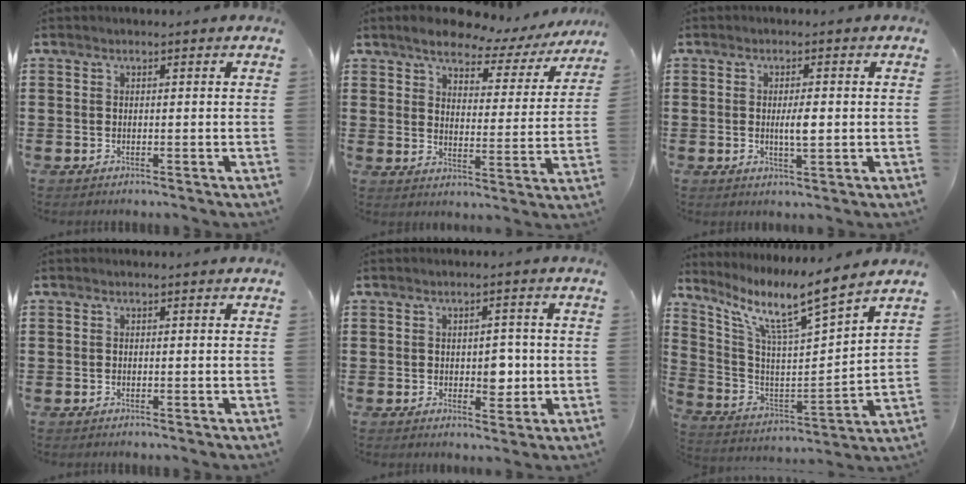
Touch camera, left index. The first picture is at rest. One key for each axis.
{"total": 5.8, "fx": 5.1, "fy": 1.7, "fz": 2.0, "tx": -0.050, "ty": -0.030, "tz": 0.081}
{"total": 3.3, "fx": -0.1, "fy": 0.7, "fz": 3.2, "tx": -0.059, "ty": -0.004, "tz": -0.002}
{"total": 0.0}
{"total": 3.9, "fx": -0.2, "fy": 2.5, "fz": 2.9, "tx": -0.045, "ty": -0.001, "tz": -0.011}
{"total": 9.7, "fx": 7.5, "fy": 0.4, "fz": 6.1, "tx": -0.142, "ty": -0.055, "tz": 0.115}